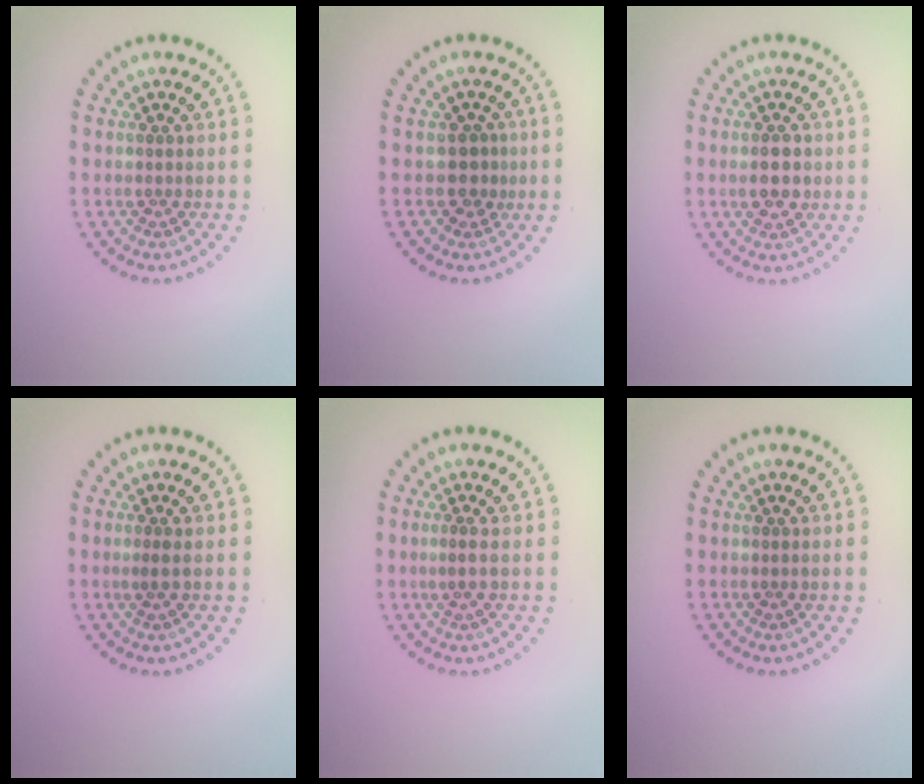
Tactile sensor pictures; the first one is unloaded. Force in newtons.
{"total": 2.0, "press": 1.6, "slide": 1.2}
{"total": 2.6, "press": 2.6, "slide": 0.1}
{"total": 0.6, "press": 0.3, "slide": 0.5}
{"total": 0.7, "press": 0.5, "slide": 0.5}
{"total": 0.0}